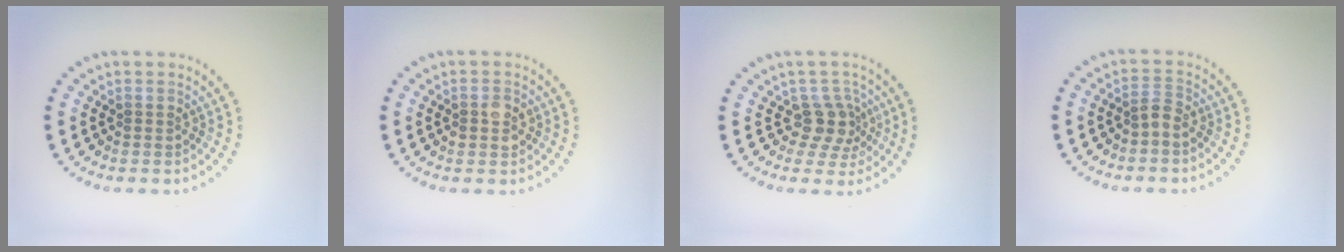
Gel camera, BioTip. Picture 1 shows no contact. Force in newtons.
{"total": 2.3, "press": 2.3, "slide": 0.1}
{"total": 2.7, "press": 2.1, "slide": 1.7}
{"total": 1.3, "press": 1.1, "slide": 0.8}